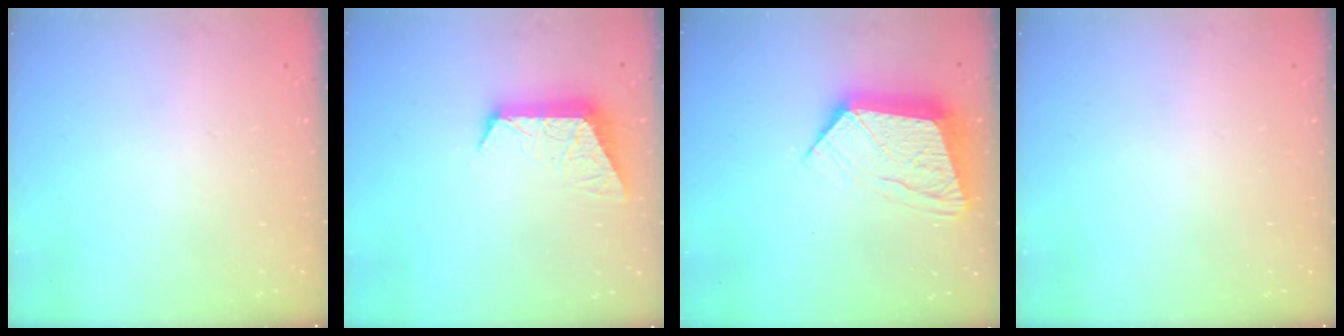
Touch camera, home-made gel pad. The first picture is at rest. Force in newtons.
{"total": 10.0, "press": 10.0, "slide": 0.3}
{"total": 13.6, "press": 13.5, "slide": 1.0}
{"total": 0.0}